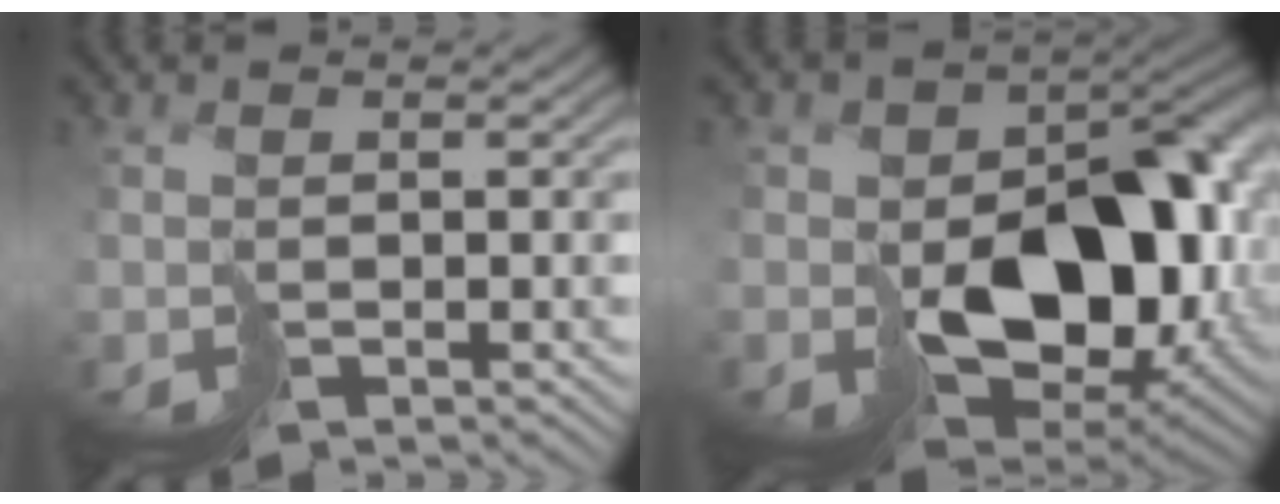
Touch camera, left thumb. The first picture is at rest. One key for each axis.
{"total": 14.5, "fx": -1.9, "fy": 10.4, "fz": 9.9, "tx": -0.111, "ty": -0.028, "tz": -0.014}